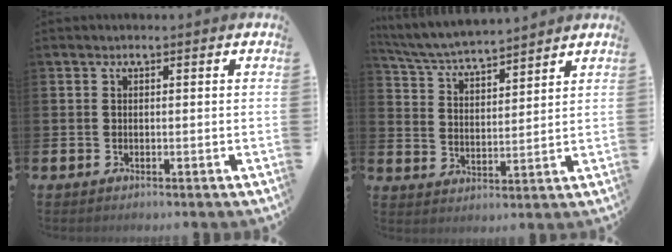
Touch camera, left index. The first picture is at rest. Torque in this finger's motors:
{"motor_torque": [0.22, -0.52, 0.71, 0.20]}